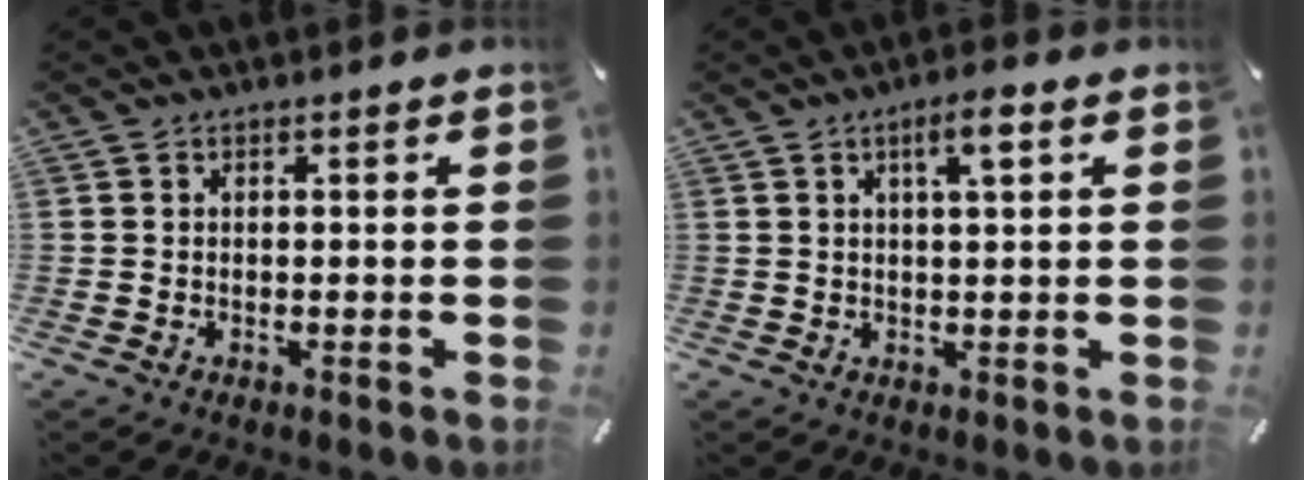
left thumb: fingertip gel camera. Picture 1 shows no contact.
{"total": 4.9, "force": [2.1, 0.9, 4.3], "torque": [-0.080, 0.001, 0.032]}